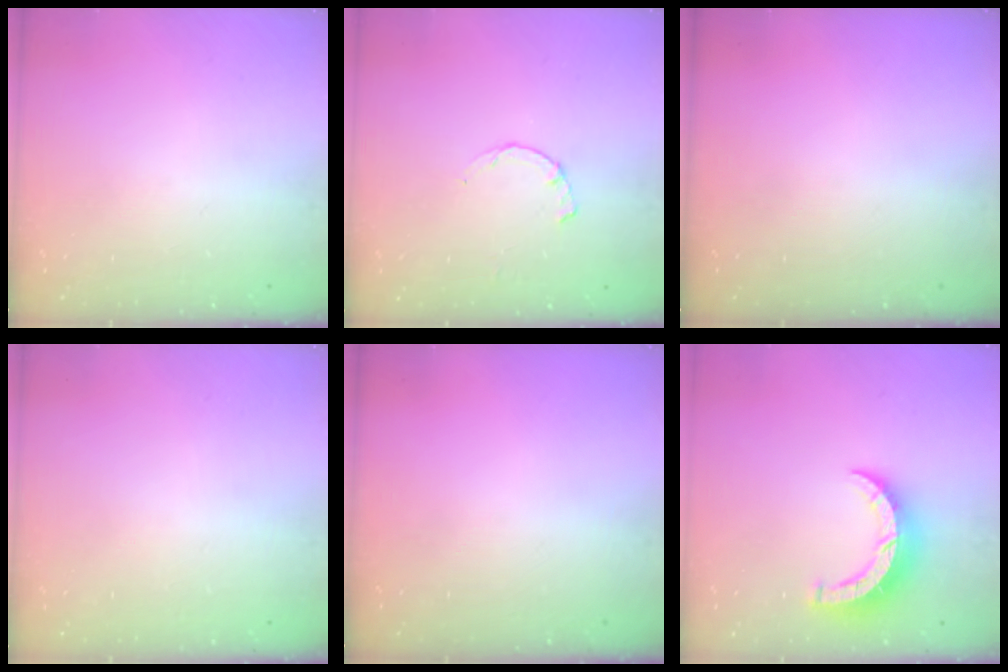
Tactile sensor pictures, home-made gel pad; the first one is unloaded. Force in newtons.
{"total": 1.2, "press": 1.1, "slide": 0.3}
{"total": 0.0}
{"total": 2.5, "press": 2.5, "slide": 0.2}
{"total": 0.0}
{"total": 10.4, "press": 10.3, "slide": 0.7}